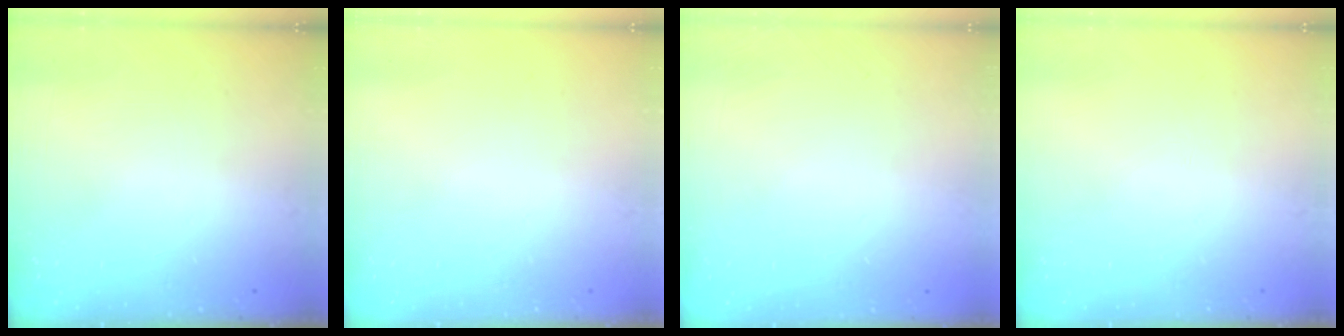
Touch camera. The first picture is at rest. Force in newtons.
{"total": 0.0}
{"total": 0.0}
{"total": 0.0}